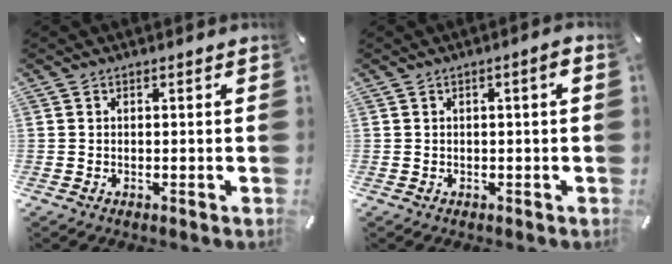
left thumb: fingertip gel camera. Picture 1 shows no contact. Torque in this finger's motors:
{"motor_torque": [-0.09, -0.38, 0.17, 0.13, 0.01]}